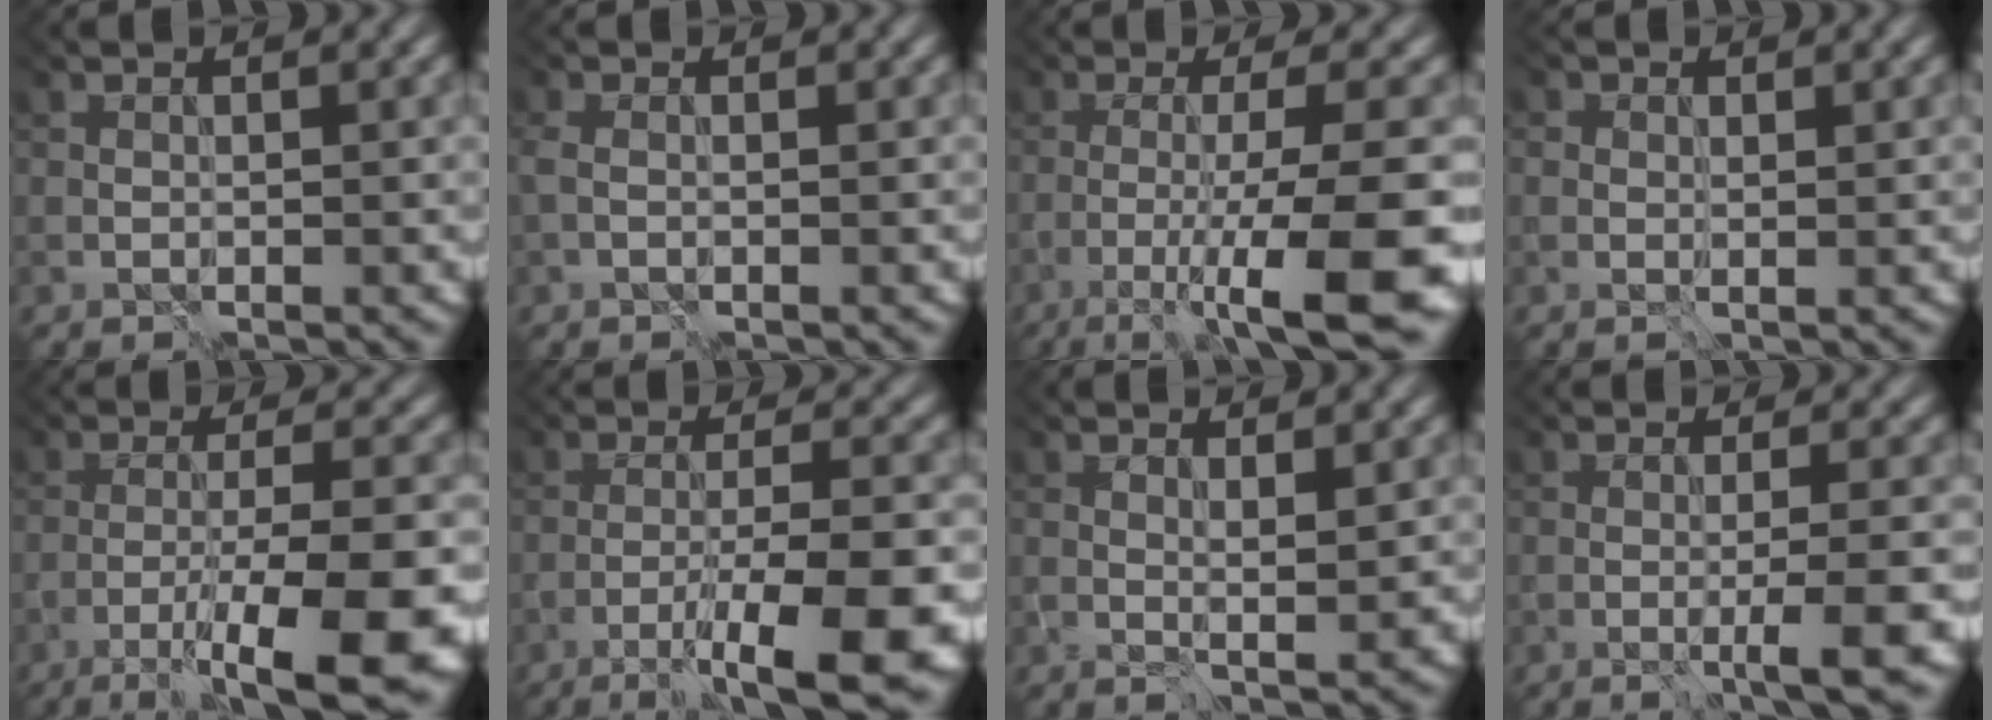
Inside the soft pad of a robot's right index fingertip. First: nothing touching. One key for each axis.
{"total": 1.0, "fx": -0.5, "fy": 0.5, "fz": 0.7, "tx": -0.021, "ty": -0.005, "tz": -0.010}
{"total": 9.9, "fx": -4.2, "fy": 1.1, "fz": 8.9, "tx": -0.120, "ty": -0.014, "tz": -0.067}
{"total": 1.0, "fx": 0.5, "fy": 0.8, "fz": 0.3, "tx": -0.005, "ty": -0.002, "tz": 0.003}
{"total": 9.6, "fx": -5.1, "fy": 1.4, "fz": 8.0, "tx": -0.117, "ty": -0.007, "tz": -0.081}
{"total": 8.5, "fx": -4.6, "fy": 0.9, "fz": 7.1, "tx": -0.099, "ty": -0.002, "tz": -0.075}
{"total": 1.3, "fx": 0.7, "fy": -0.3, "fz": 1.0, "tx": -0.018, "ty": -0.009, "tz": 0.013}
{"total": 3.5, "fx": -1.3, "fy": 0.0, "fz": 3.3, "tx": -0.044, "ty": -0.010, "tz": -0.020}